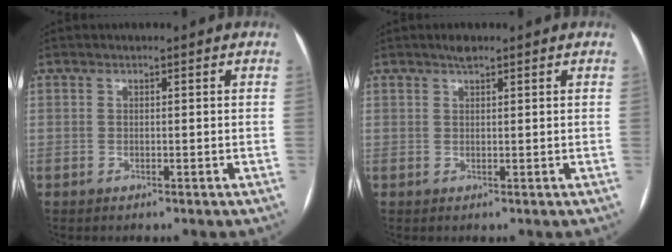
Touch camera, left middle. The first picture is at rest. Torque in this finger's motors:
{"motor_torque": [0.11, -0.11, -0.04, 0.00]}